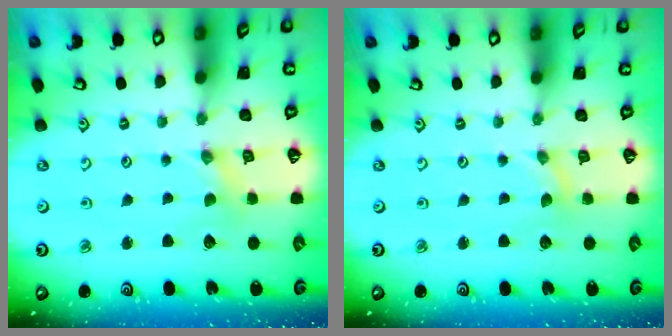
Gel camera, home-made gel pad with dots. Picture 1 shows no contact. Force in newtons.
{"total": 0.0}